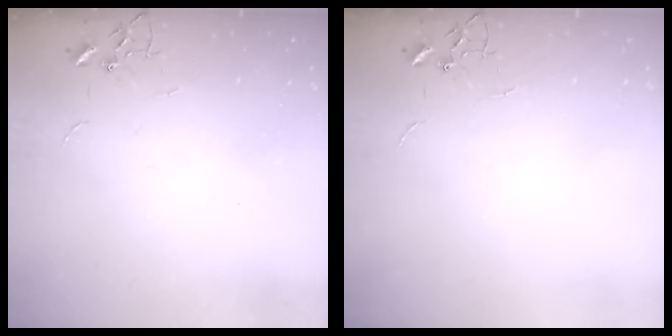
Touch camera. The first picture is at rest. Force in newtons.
{"total": 0.0}